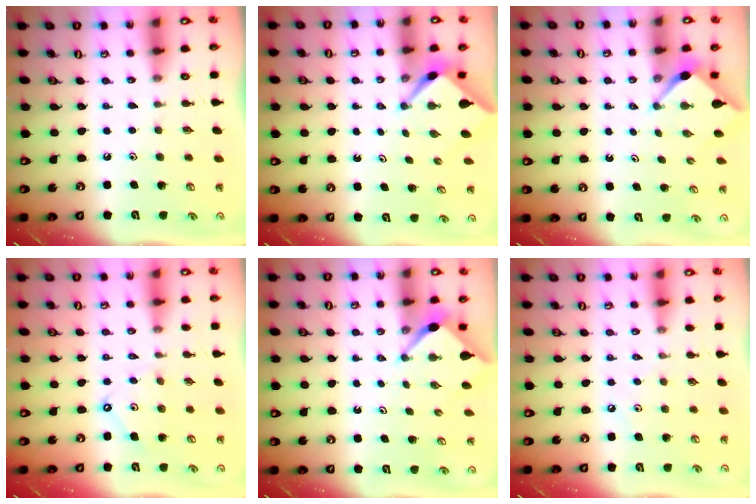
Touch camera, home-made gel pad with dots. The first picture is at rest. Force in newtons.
{"total": 2.6, "press": 2.6, "slide": 0.3}
{"total": 2.6, "press": 2.5, "slide": 0.3}
{"total": 6.6, "press": 6.6, "slide": 0.7}
{"total": 3.5, "press": 3.5, "slide": 0.3}
{"total": 3.8, "press": 3.8, "slide": 0.5}